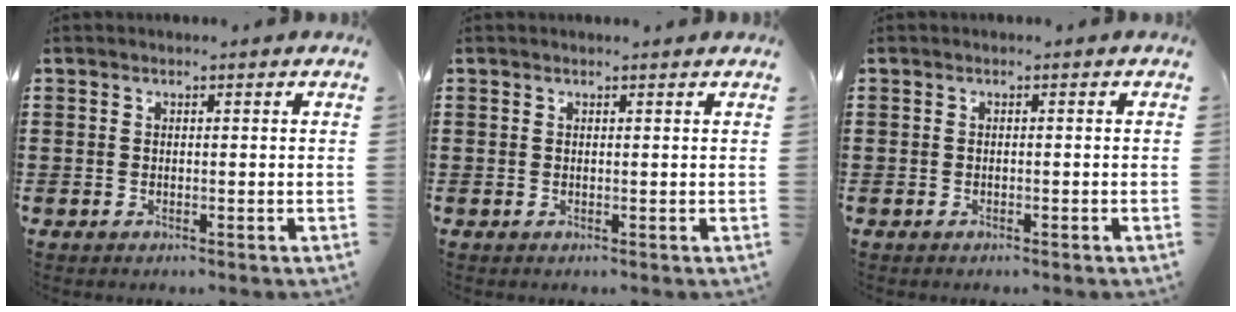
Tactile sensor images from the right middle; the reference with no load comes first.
{"total": 0.0}
{"total": 0.9, "force": [-0.9, 0.3, 0.2], "torque": [-0.007, 0.000, -0.017]}